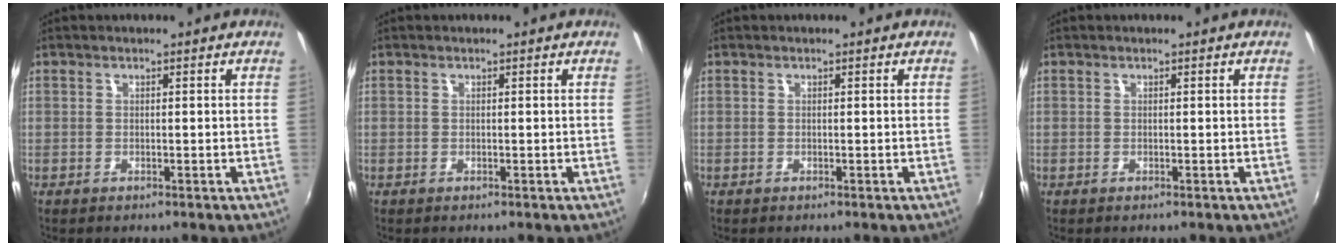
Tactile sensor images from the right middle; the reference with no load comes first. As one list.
[{"total": 0.0}, {"total": 0.0}, {"total": 0.0}]